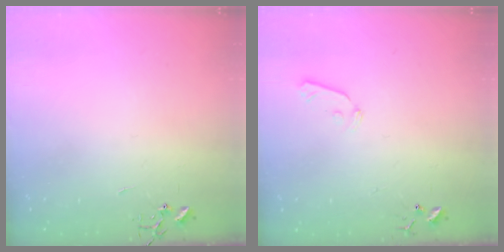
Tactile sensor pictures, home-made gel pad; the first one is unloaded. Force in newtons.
{"total": 5.4, "press": 5.4, "slide": 0.8}